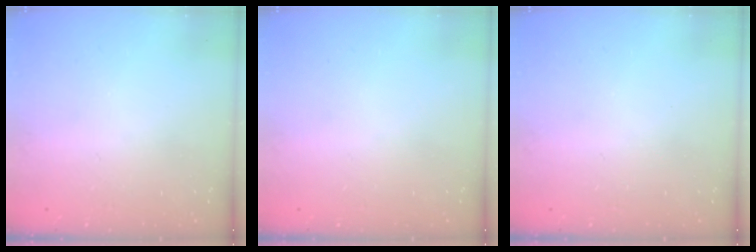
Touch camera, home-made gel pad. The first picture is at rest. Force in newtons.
{"total": 0.0}
{"total": 0.0}